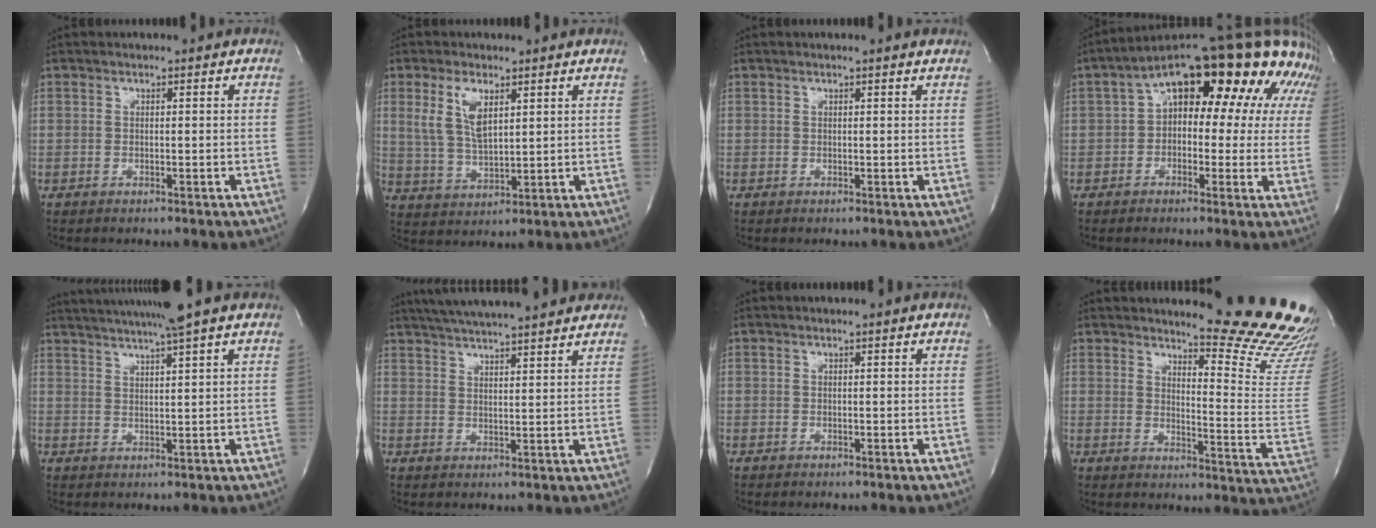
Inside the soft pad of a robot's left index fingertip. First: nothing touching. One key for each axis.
{"total": 6.5, "fx": 2.9, "fy": 2.3, "fz": 5.4, "tx": -0.119, "ty": 0.004, "tz": 0.065}
{"total": 1.2, "fx": 1.1, "fy": -0.2, "fz": 0.4, "tx": -0.018, "ty": 0.002, "tz": 0.012}
{"total": 18.7, "fx": 8.3, "fy": 8.1, "fz": 14.6, "tx": -0.211, "ty": 0.072, "tz": 0.098}
{"total": 11.6, "fx": 9.9, "fy": -1.4, "fz": 5.8, "tx": -0.105, "ty": 0.008, "tz": 0.139}
{"total": 18.1, "fx": 16.1, "fy": 1.6, "fz": 8.3, "tx": -0.140, "ty": 0.036, "tz": 0.224}
{"total": 1.0, "fx": 0.9, "fy": -0.2, "fz": 0.3, "tx": -0.009, "ty": 0.000, "tz": 0.017}
{"total": 18.4, "fx": 17.0, "fy": 0.4, "fz": 7.1, "tx": -0.090, "ty": -0.146, "tz": 0.191}